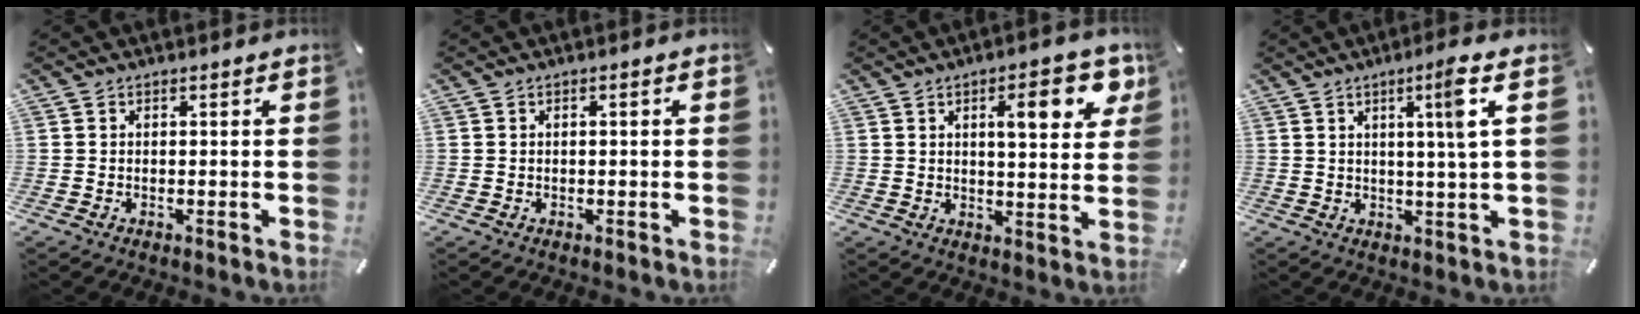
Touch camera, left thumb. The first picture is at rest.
{"total": 0.9, "force": [-0.1, 0.2, 0.9], "torque": [-0.016, 0.000, -0.001]}
{"total": 11.4, "force": [4.9, 3.6, 9.7], "torque": [-0.134, -0.015, 0.074]}
{"total": 7.3, "force": [2.8, -0.5, 6.7], "torque": [-0.118, -0.008, 0.038]}